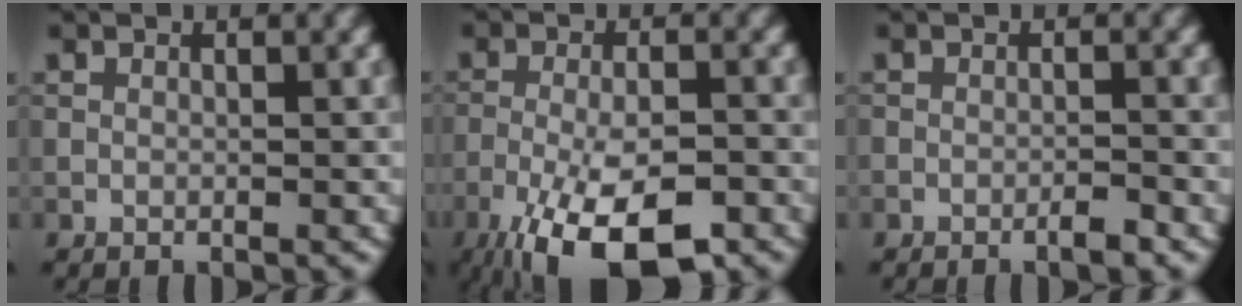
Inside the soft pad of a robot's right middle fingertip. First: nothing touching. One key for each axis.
{"total": 9.9, "fx": -5.8, "fy": 3.5, "fz": 7.2, "tx": -0.134, "ty": -0.013, "tz": -0.100}
{"total": 1.6, "fx": -1.0, "fy": 0.2, "fz": 1.1, "tx": -0.014, "ty": 0.000, "tz": -0.018}